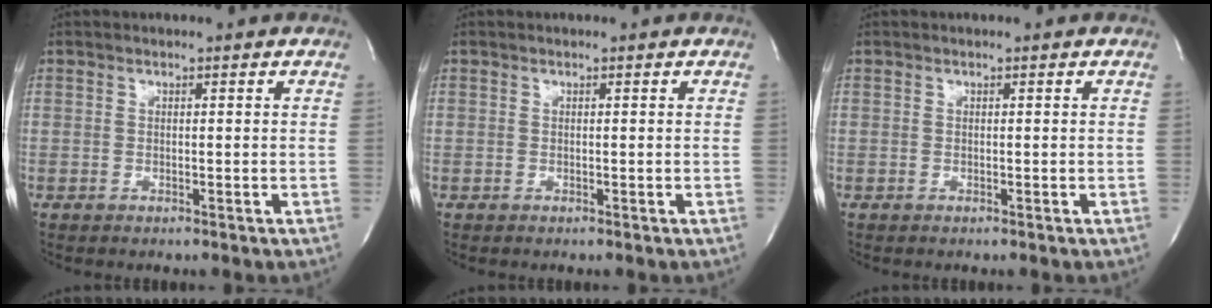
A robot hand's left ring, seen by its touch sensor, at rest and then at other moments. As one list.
[{"total": 0.0}, {"total": 0.0}]